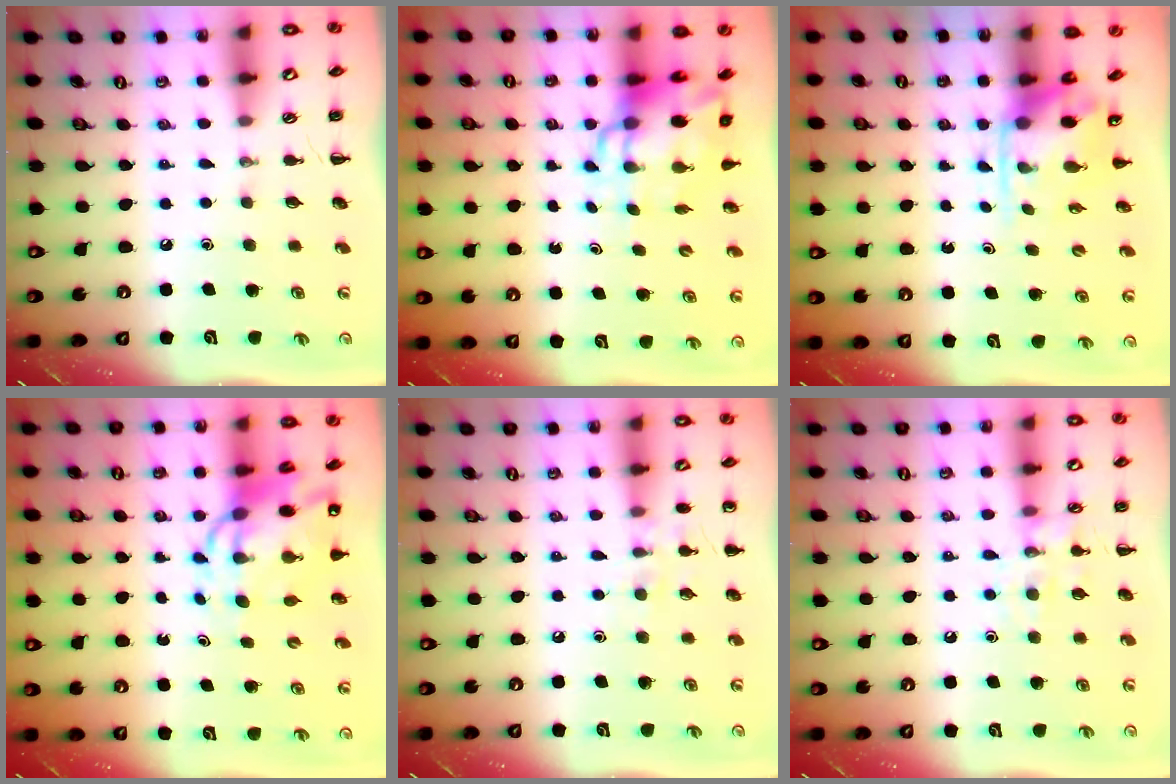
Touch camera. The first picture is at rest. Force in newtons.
{"total": 8.6, "press": 8.2, "slide": 2.3}
{"total": 3.7, "press": 3.7, "slide": 0.6}
{"total": 10.7, "press": 10.3, "slide": 2.8}
{"total": 7.0, "press": 6.8, "slide": 1.6}
{"total": 9.5, "press": 9.5, "slide": 0.6}